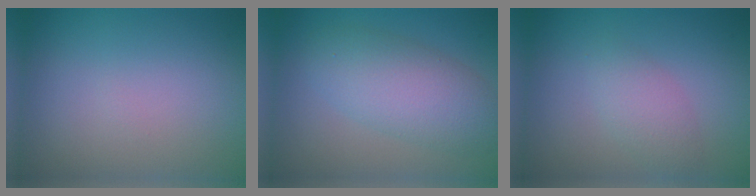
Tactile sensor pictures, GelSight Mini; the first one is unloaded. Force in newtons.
{"total": 5.4, "press": 5.4, "slide": 0.2}
{"total": 2.2, "press": 2.2, "slide": 0.0}